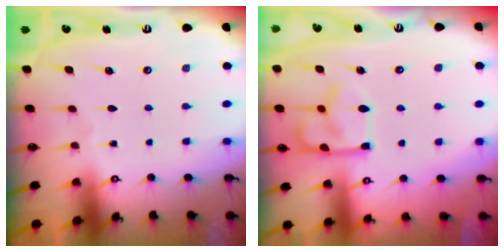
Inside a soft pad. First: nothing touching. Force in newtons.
{"total": 12.9, "press": 12.9, "slide": 1.0}